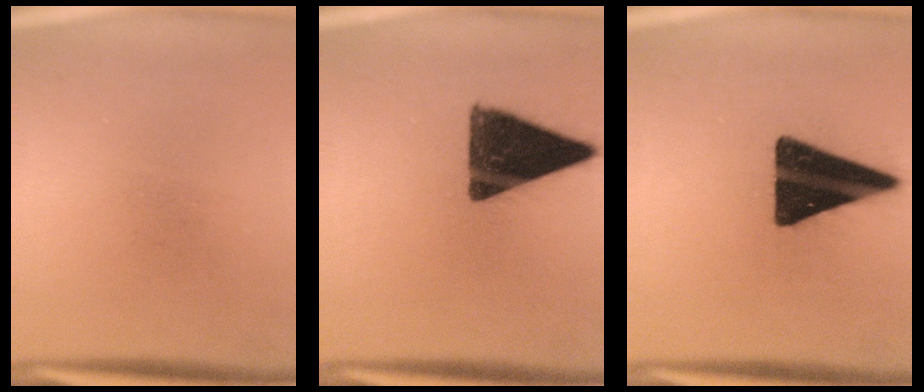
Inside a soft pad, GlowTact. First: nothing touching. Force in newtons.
{"total": 13.7}
{"total": 17.9}